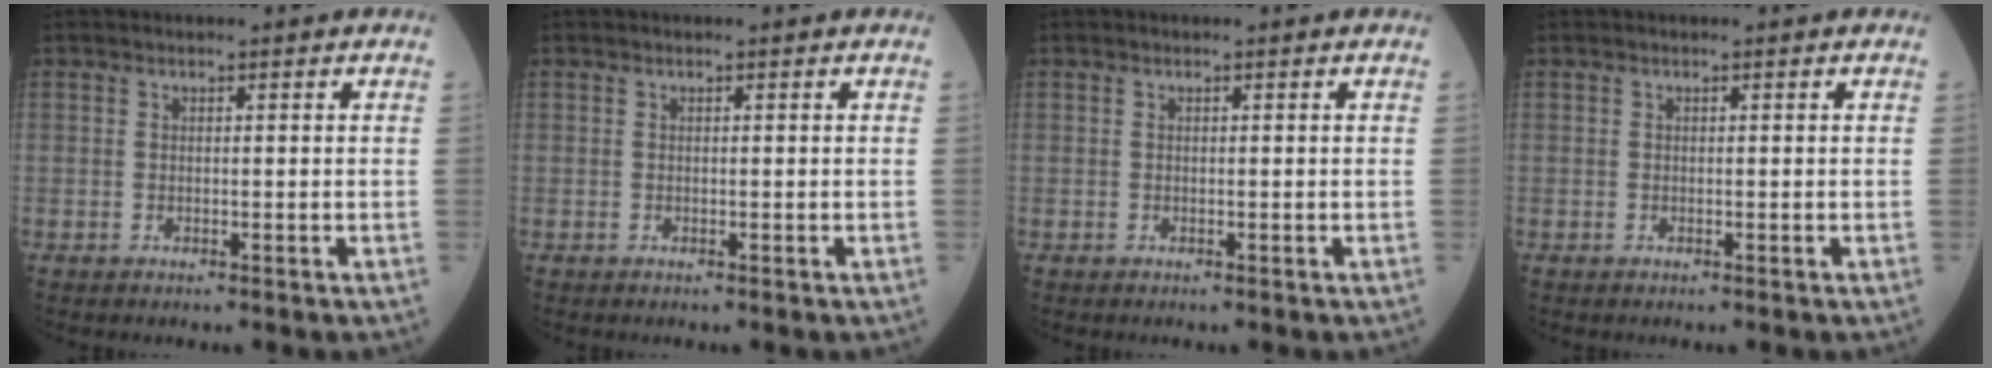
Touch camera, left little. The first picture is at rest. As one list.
[{"total": 0.0}, {"total": 0.0}, {"total": 0.0}]